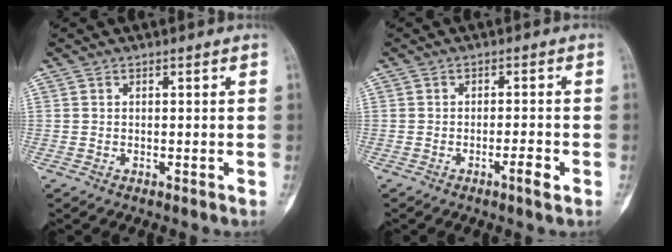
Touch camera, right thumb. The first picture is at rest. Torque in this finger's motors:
{"motor_torque": [-0.42, 0.18, 0.36, -0.07, 0.01]}